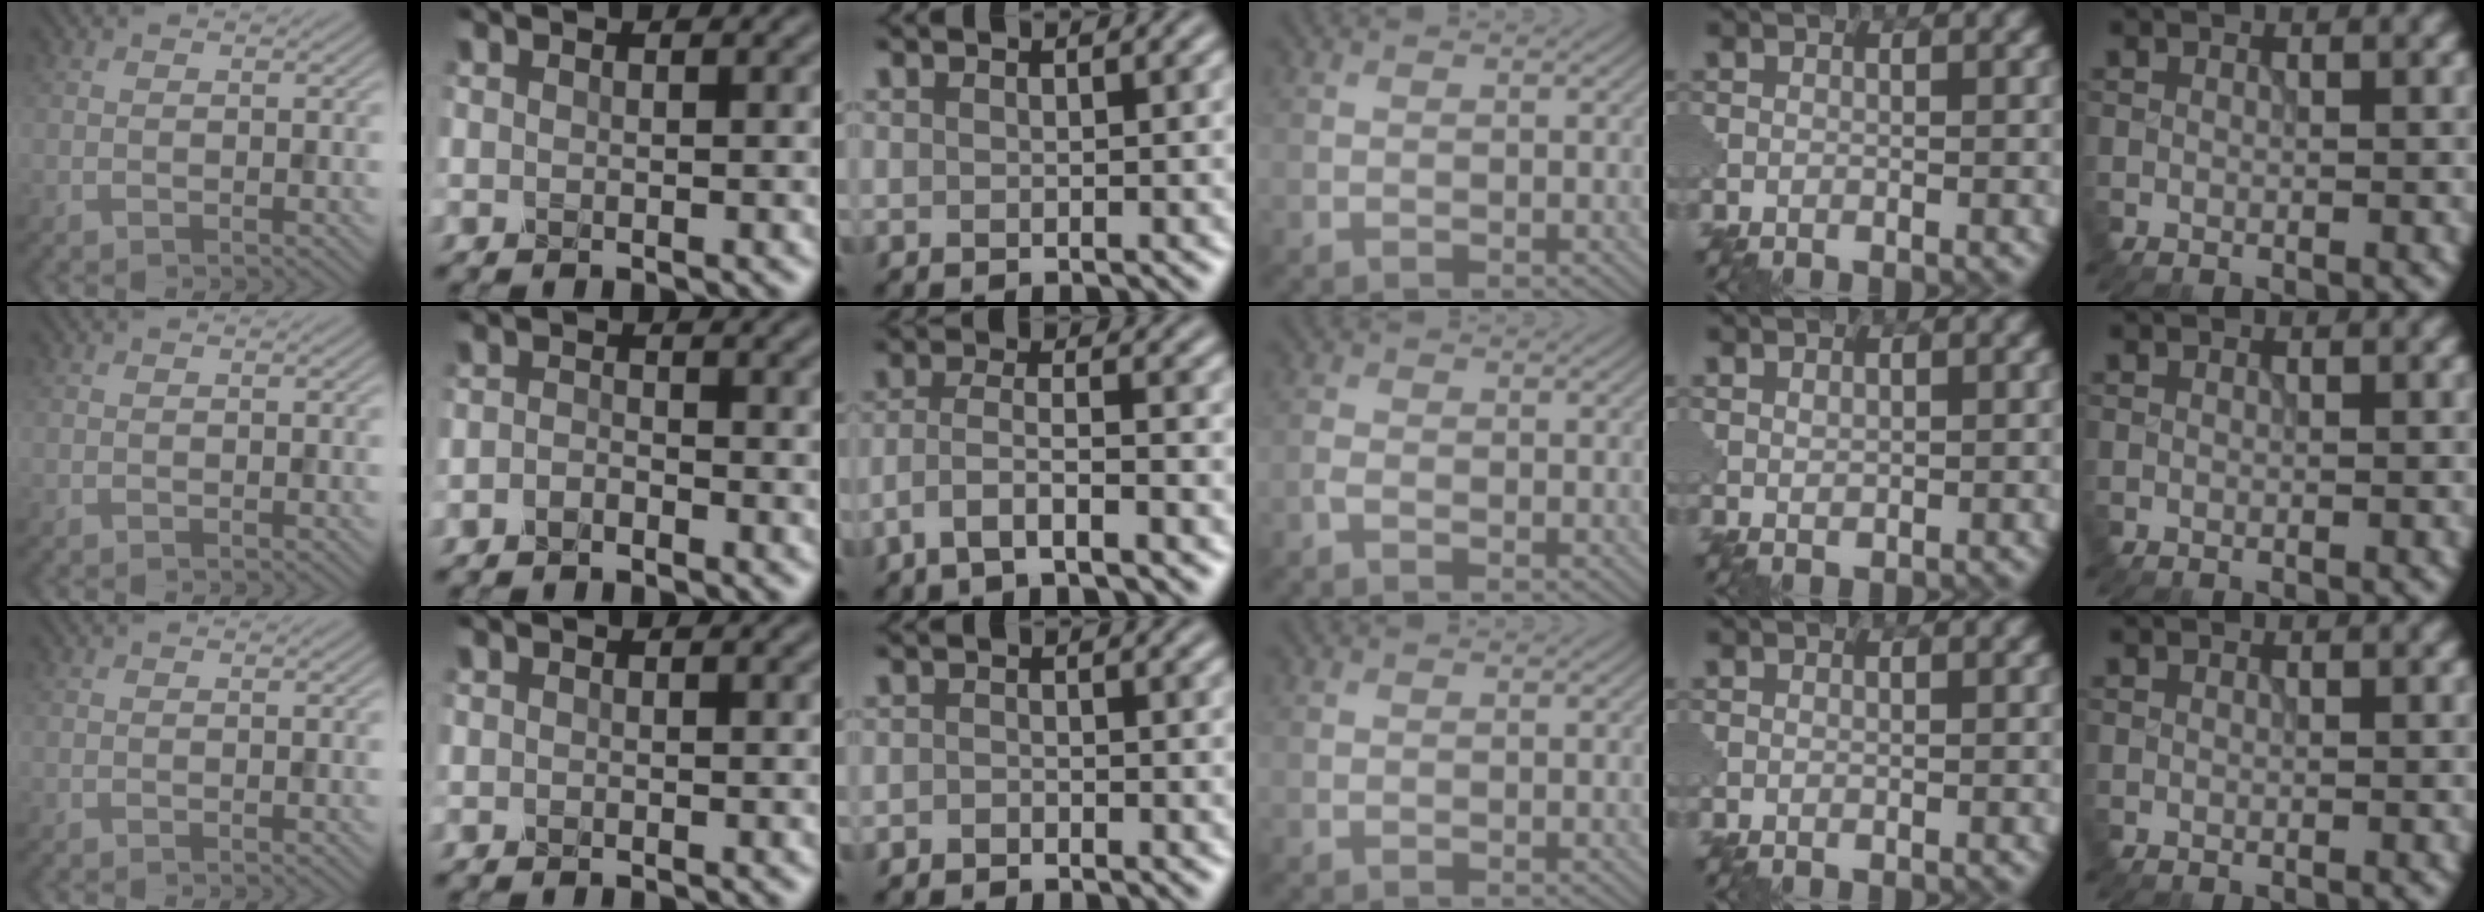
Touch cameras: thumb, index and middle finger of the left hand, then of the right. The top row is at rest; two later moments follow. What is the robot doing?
{"motion": "insert", "object": "pin"}